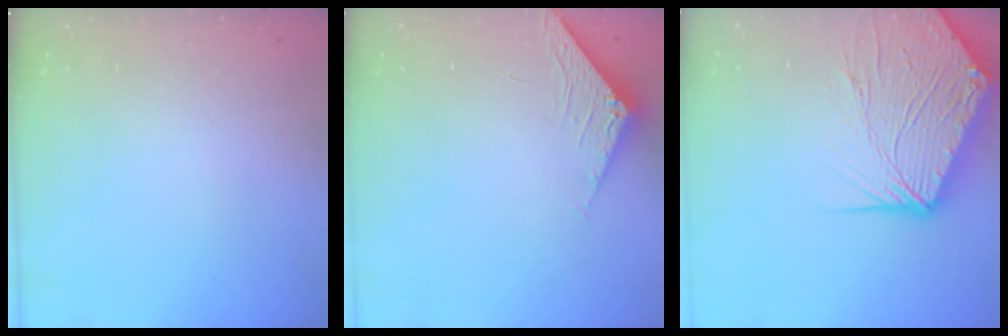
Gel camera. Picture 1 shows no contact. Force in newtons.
{"total": 6.9, "press": 6.9, "slide": 0.5}
{"total": 17.4, "press": 17.2, "slide": 2.1}